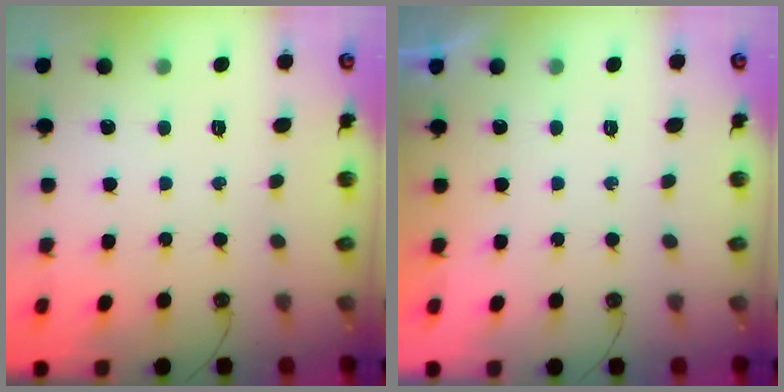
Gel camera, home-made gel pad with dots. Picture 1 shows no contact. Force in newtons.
{"total": 0.0}